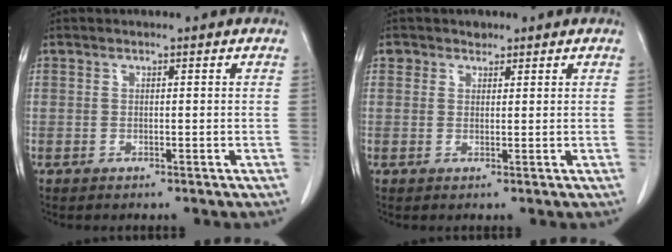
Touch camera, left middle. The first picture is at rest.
{"total": 1.6, "force": [1.0, 1.2, -0.1], "torque": [0.009, -0.001, 0.011]}